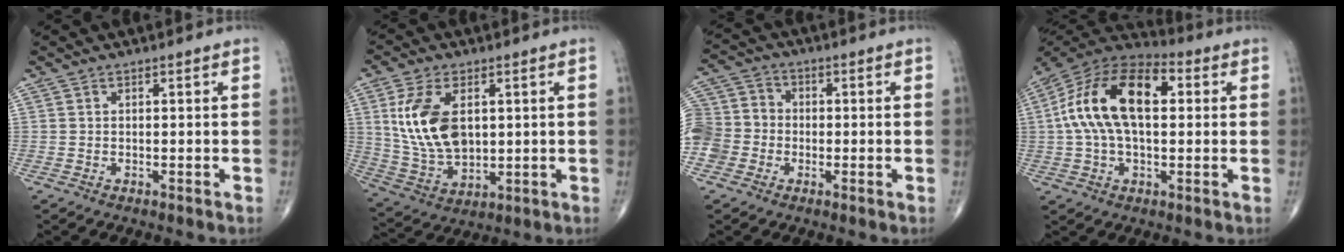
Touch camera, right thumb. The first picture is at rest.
{"total": 14.0, "force": [2.9, 8.2, 11.0], "torque": [-0.211, -0.012, 0.068]}
{"total": 11.8, "force": [-2.7, 10.5, 4.8], "torque": [-0.108, 0.035, -0.053]}
{"total": 19.0, "force": [2.9, 10.3, 15.7], "torque": [-0.290, 0.034, 0.040]}